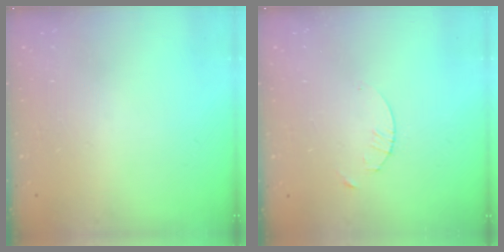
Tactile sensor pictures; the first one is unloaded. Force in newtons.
{"total": 1.7, "press": 1.6, "slide": 0.2}